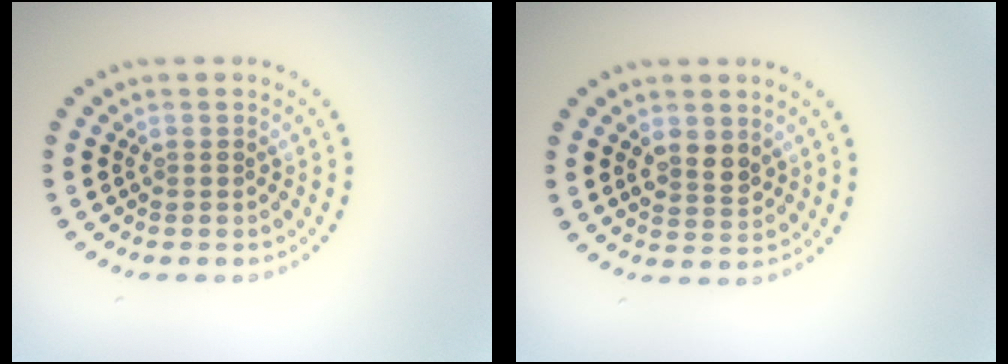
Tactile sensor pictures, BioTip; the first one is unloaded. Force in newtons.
{"total": 2.1, "press": 2.0, "slide": 0.4}